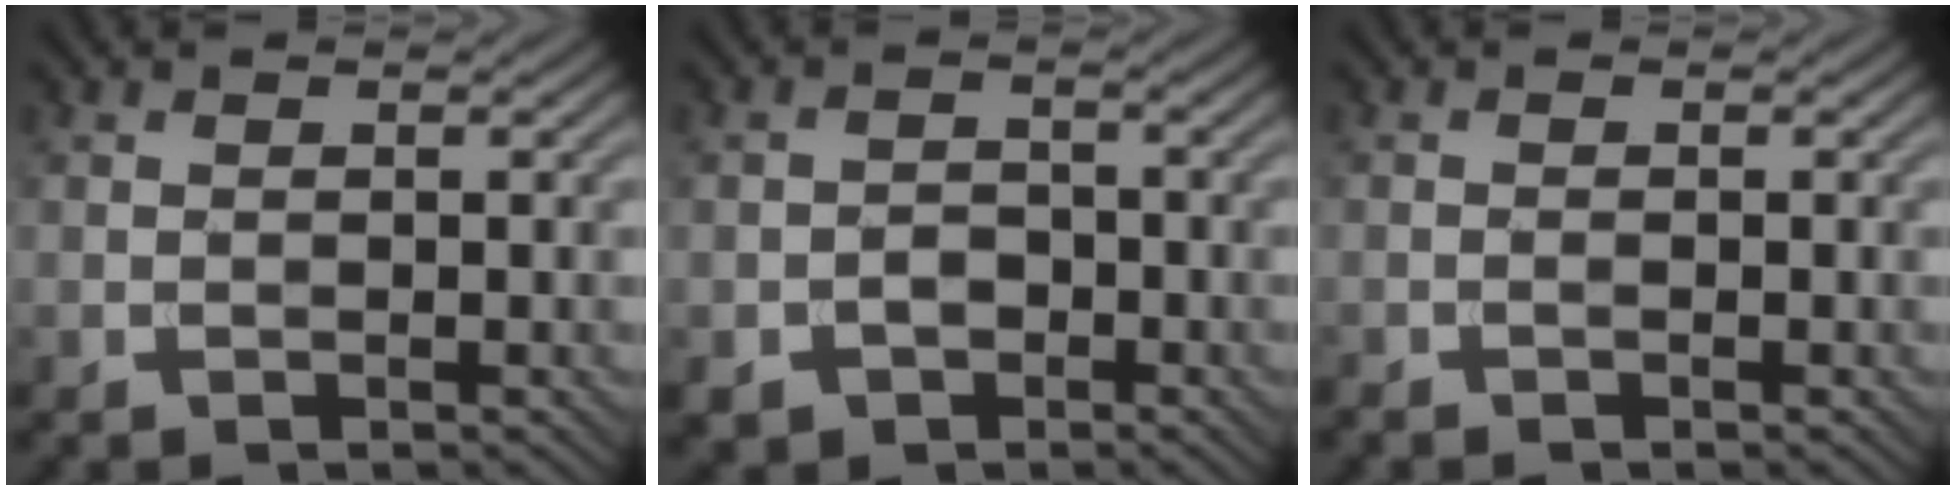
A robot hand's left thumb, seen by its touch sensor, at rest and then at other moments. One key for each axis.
{"total": 3.2, "fx": -1.8, "fy": 2.4, "fz": 1.2, "tx": -0.019, "ty": -0.003, "tz": -0.036}
{"total": 0.6, "fx": -0.5, "fy": 0.0, "fz": 0.3, "tx": -0.007, "ty": 0.001, "tz": -0.011}